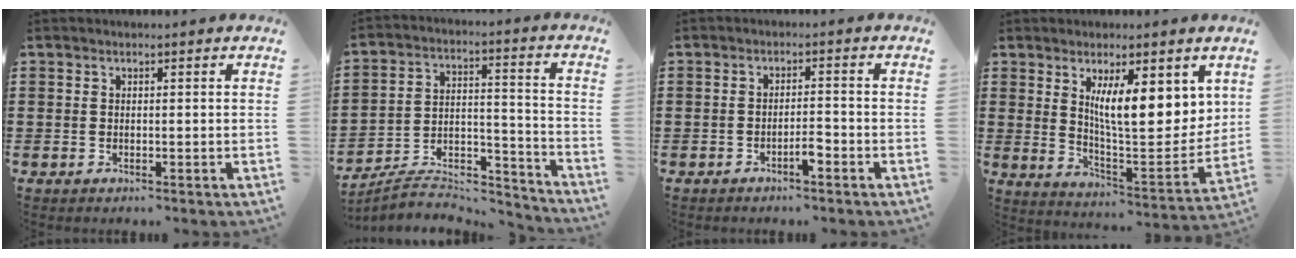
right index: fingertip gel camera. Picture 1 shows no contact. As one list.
[{"total": 6.7, "force": [-6.2, 1.6, 1.9], "torque": [-0.033, 0.003, -0.121]}, {"total": 2.6, "force": [-1.6, 0.5, 2.0], "torque": [-0.037, 0.005, -0.030]}, {"total": 10.4, "force": [4.4, 2.9, 8.9], "torque": [-0.147, -0.028, 0.072]}]